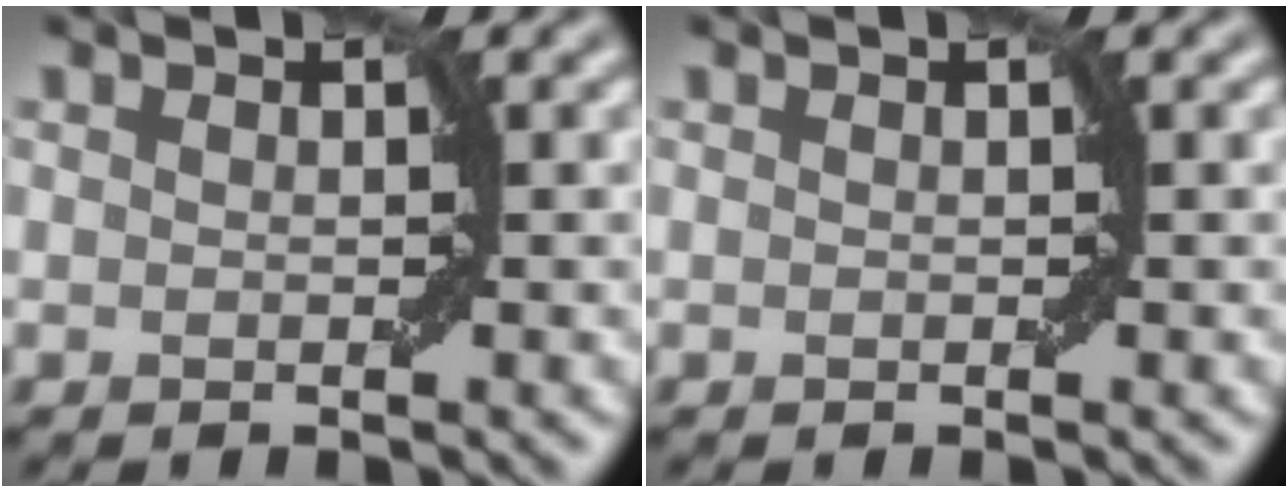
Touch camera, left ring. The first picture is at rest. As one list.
[{"total": 0.0}]